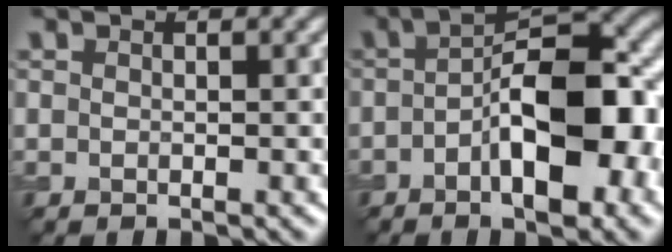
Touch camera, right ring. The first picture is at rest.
{"total": 10.7, "force": [-2.2, 4.1, 9.6], "torque": [-0.139, 0.015, -0.034]}